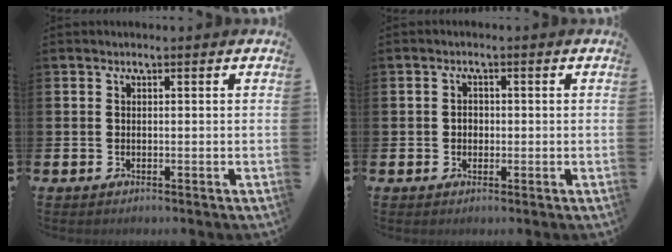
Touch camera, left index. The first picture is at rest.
{"total": 1.5, "force": [-0.1, 1.4, 0.7], "torque": [-0.004, 0.005, -0.006]}